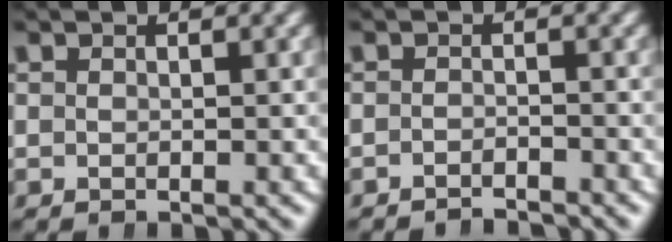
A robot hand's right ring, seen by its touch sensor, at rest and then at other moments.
{"total": 2.5, "force": [-2.5, 0.1, 0.0], "torque": [-0.008, -0.013, -0.037]}